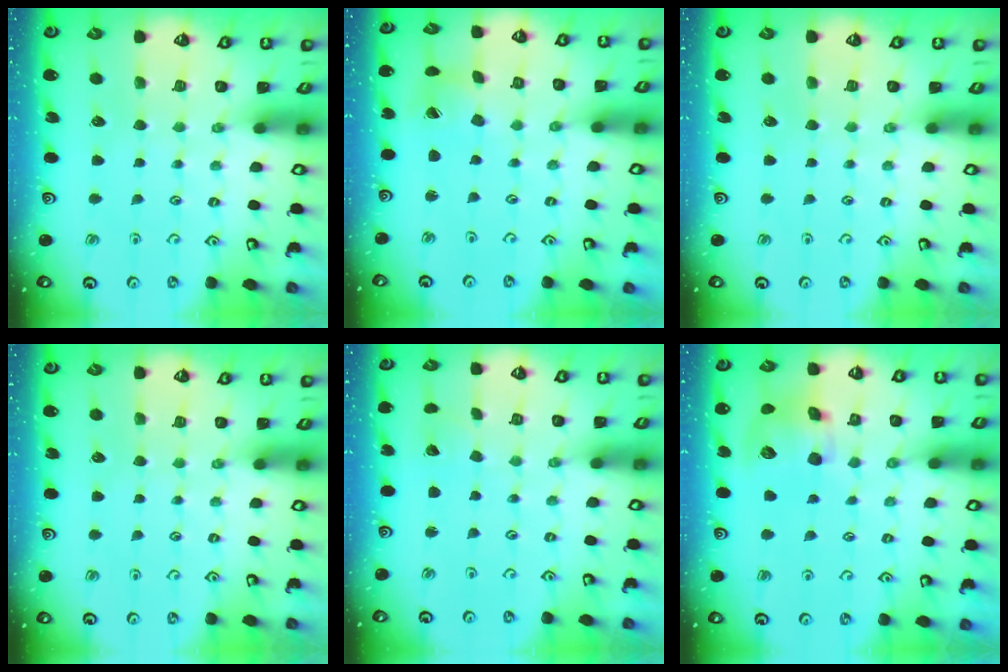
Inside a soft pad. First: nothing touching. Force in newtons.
{"total": 4.3, "press": 4.3, "slide": 0.5}
{"total": 0.0}
{"total": 0.0}
{"total": 1.9, "press": 1.9, "slide": 0.0}
{"total": 11.3, "press": 11.1, "slide": 1.8}